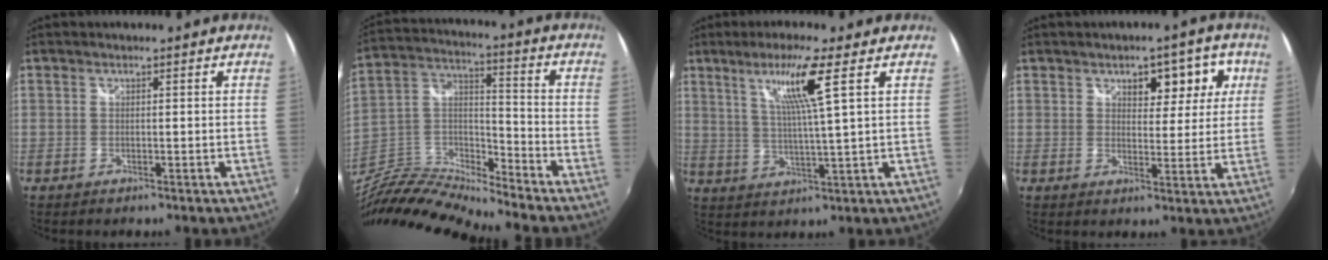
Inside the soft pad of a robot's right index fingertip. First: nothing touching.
{"total": 13.6, "force": [-12.4, 1.1, 5.4], "torque": [-0.135, 0.005, -0.256]}
{"total": 8.5, "force": [4.0, -1.0, 7.5], "torque": [-0.133, -0.001, 0.074]}
{"total": 7.4, "force": [3.2, 4.3, 5.1], "torque": [-0.070, 0.022, 0.046]}